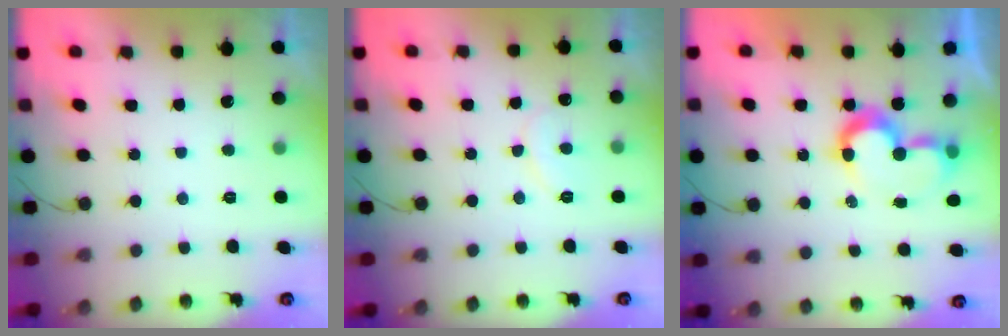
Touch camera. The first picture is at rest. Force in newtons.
{"total": 8.0, "press": 7.9, "slide": 0.6}
{"total": 8.7, "press": 8.4, "slide": 2.3}